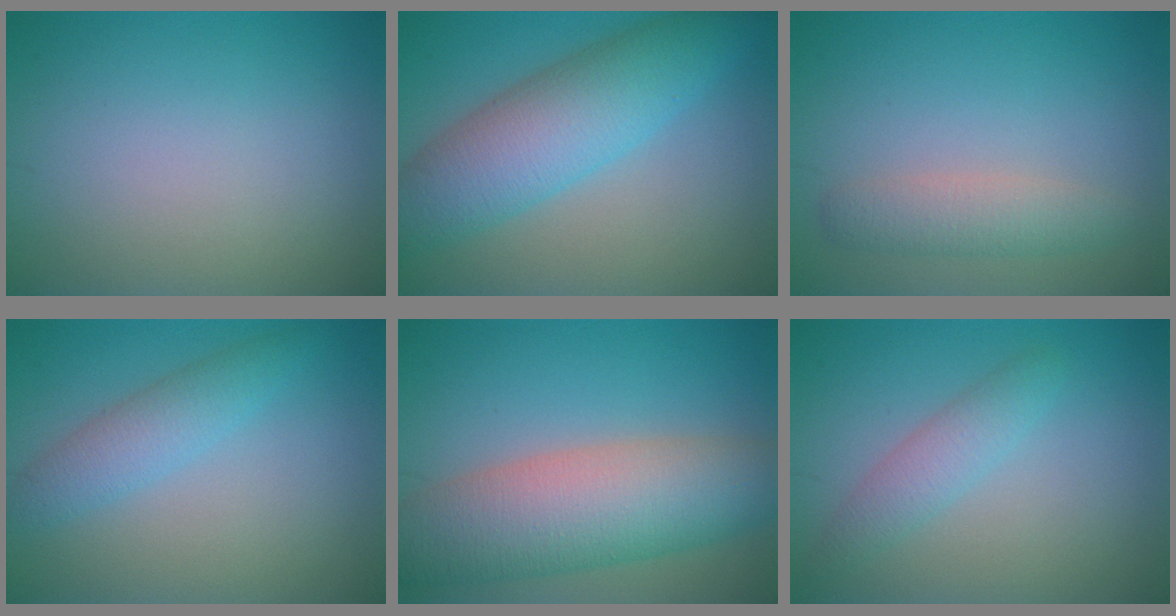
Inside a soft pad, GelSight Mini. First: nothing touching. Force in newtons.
{"total": 7.7, "press": 7.7, "slide": 0.1}
{"total": 2.7, "press": 2.7, "slide": 0.1}
{"total": 3.0, "press": 3.0, "slide": 0.0}
{"total": 9.4, "press": 9.4, "slide": 0.3}
{"total": 2.3, "press": 2.3, "slide": 0.1}